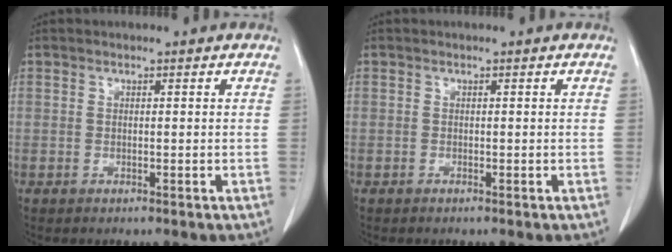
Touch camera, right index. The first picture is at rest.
{"total": 0.0}